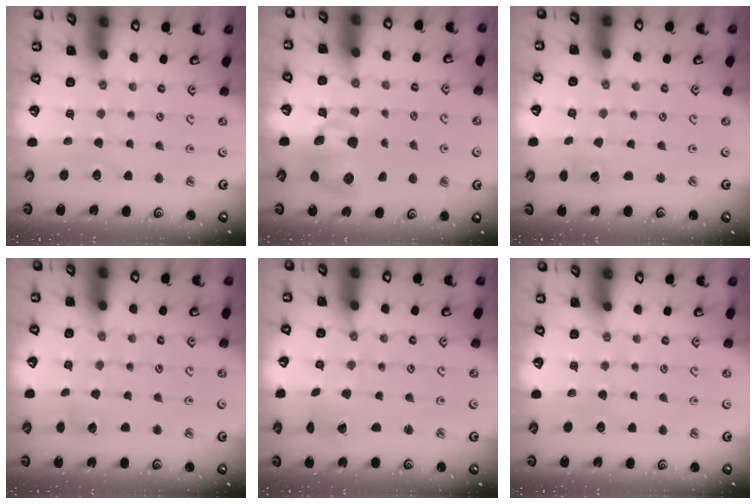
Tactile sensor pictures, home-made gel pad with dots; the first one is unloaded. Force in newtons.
{"total": 10.2, "press": 10.0, "slide": 1.8}
{"total": 1.6, "press": 1.6, "slide": 0.2}
{"total": 3.2, "press": 3.2, "slide": 0.2}
{"total": 1.1, "press": 1.0, "slide": 0.1}
{"total": 0.0}